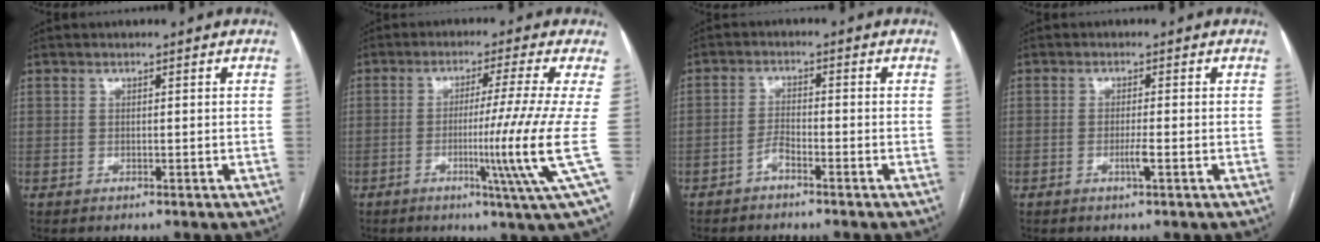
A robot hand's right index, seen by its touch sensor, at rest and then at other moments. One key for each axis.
{"total": 11.5, "fx": -2.1, "fy": -3.6, "fz": 10.7, "tx": -0.170, "ty": -0.029, "tz": -0.036}
{"total": 2.2, "fx": -1.7, "fy": 0.3, "fz": 1.4, "tx": -0.026, "ty": 0.003, "tz": -0.035}
{"total": 2.0, "fx": -0.7, "fy": -0.1, "fz": 1.9, "tx": -0.035, "ty": -0.001, "tz": -0.012}